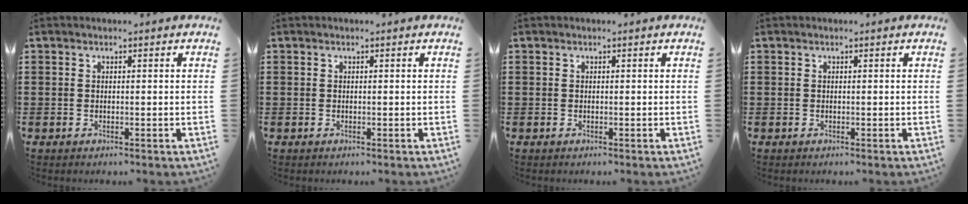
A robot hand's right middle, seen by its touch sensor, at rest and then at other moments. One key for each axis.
{"total": 0.0}
{"total": 0.0}
{"total": 0.0}